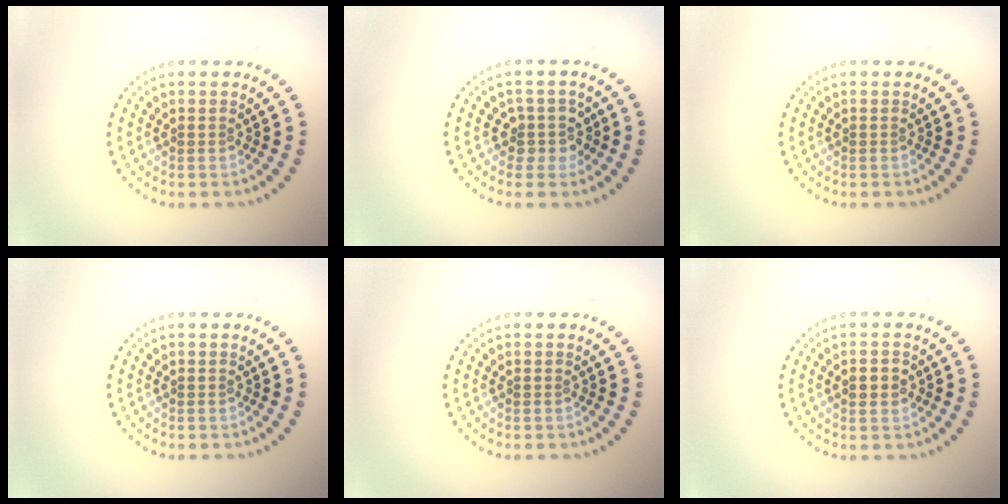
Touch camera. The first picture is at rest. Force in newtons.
{"total": 2.0, "press": 1.6, "slide": 1.2}
{"total": 0.0}
{"total": 0.0}
{"total": 0.0}
{"total": 2.4, "press": 2.4, "slide": 0.0}